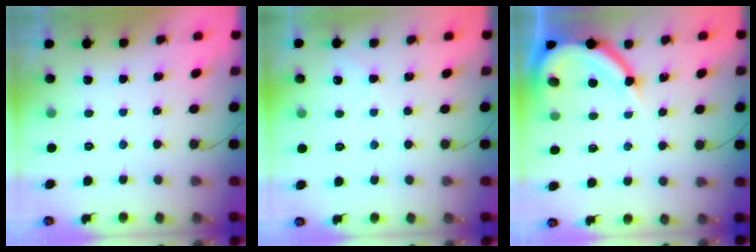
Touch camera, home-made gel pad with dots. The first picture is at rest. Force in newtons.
{"total": 3.9, "press": 3.8, "slide": 0.6}
{"total": 10.0, "press": 9.9, "slide": 0.9}